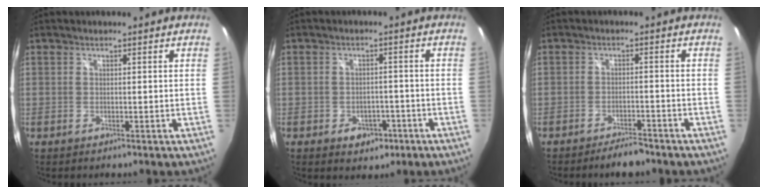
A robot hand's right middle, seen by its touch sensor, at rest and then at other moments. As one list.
[{"total": 4.9, "force": [-2.6, 3.5, 2.3], "torque": [-0.044, 0.008, -0.023]}, {"total": 4.5, "force": [-3.9, 1.3, 1.9], "torque": [-0.045, -0.002, -0.060]}]